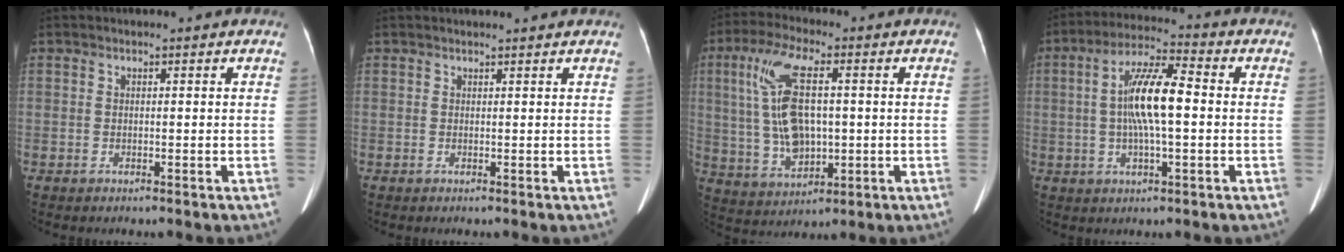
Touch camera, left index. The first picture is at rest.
{"total": 2.1, "force": [2.0, -0.2, 0.5], "torque": [-0.009, 0.010, 0.025]}
{"total": 12.1, "force": [1.5, 5.0, 10.9], "torque": [-0.241, 0.013, 0.038]}
{"total": 10.3, "force": [0.1, 1.9, 10.2], "torque": [-0.194, 0.016, -0.001]}